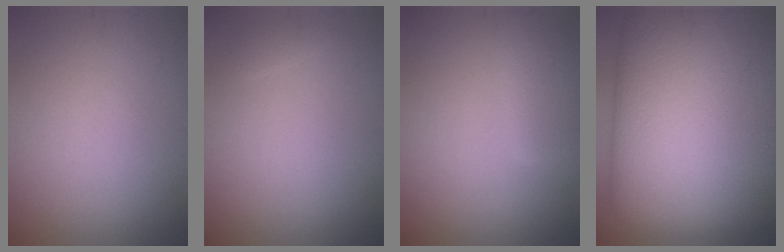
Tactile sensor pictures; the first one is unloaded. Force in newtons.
{"total": 0.6, "press": 0.6, "slide": 0.1}
{"total": 2.7, "press": 2.7, "slide": 0.0}
{"total": 22.9, "press": 22.9, "slide": 0.5}